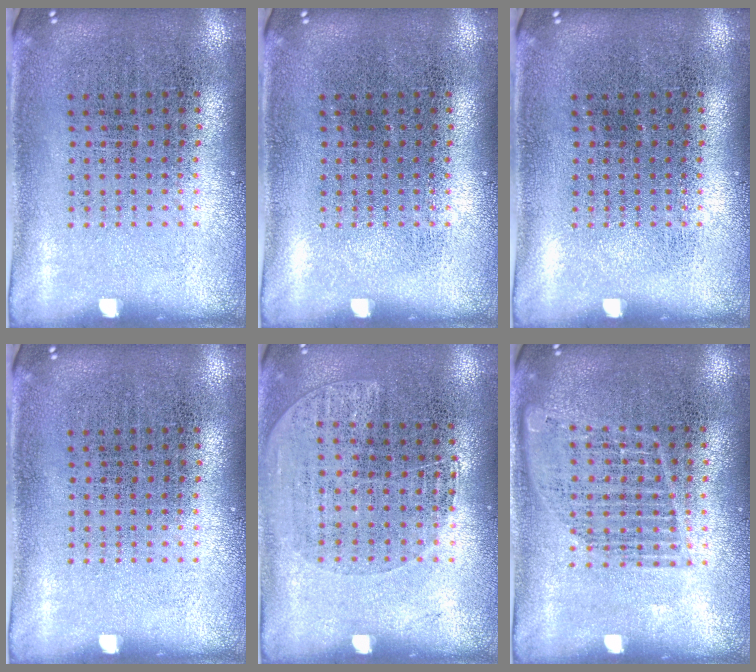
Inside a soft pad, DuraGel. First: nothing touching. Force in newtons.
{"total": 0.0}
{"total": 0.0}
{"total": 0.0}
{"total": 1.0, "press": 0.9, "slide": 0.5}
{"total": 1.1, "press": 1.1, "slide": 0.3}